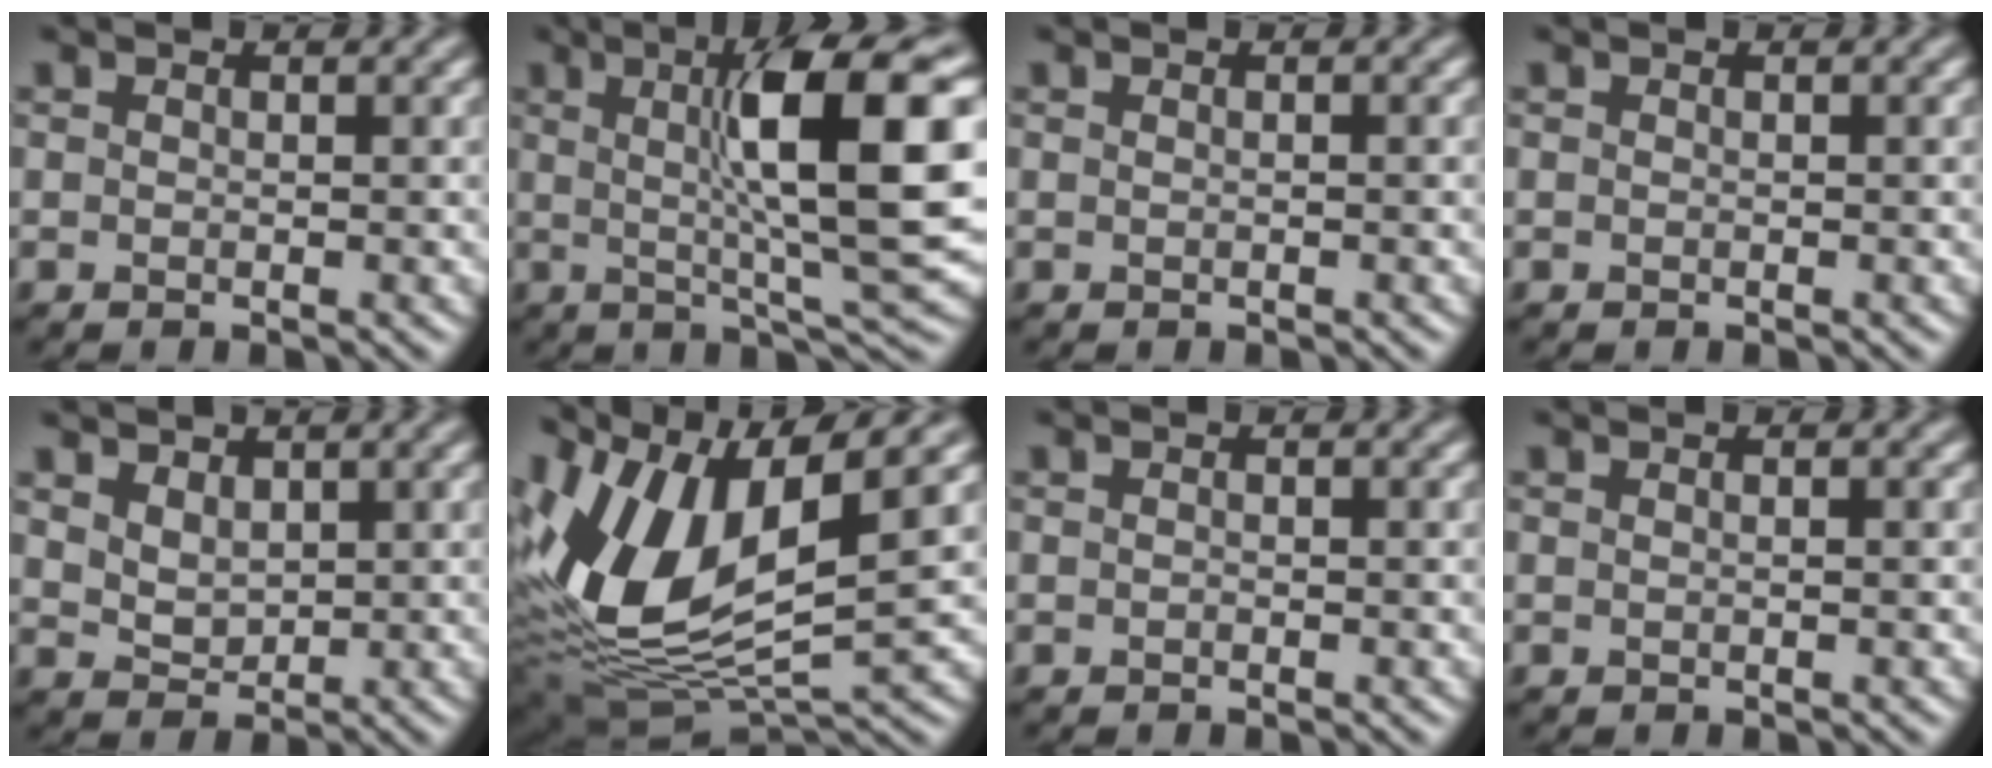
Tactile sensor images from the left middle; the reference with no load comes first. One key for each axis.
{"total": 11.0, "fx": 1.4, "fy": 1.9, "fz": 10.8, "tx": -0.142, "ty": 0.008, "tz": 0.027}
{"total": 0.8, "fx": -0.5, "fy": 0.3, "fz": 0.5, "tx": 0.000, "ty": 0.004, "tz": -0.013}
{"total": 0.0}
{"total": 3.4, "fx": 1.7, "fy": 2.4, "fz": 1.8, "tx": -0.048, "ty": 0.009, "tz": 0.044}
{"total": 12.6, "fx": 2.3, "fy": 6.5, "fz": 10.5, "tx": -0.219, "ty": 0.008, "tz": 0.041}
{"total": 0.7, "fx": -0.6, "fy": -0.2, "fz": -0.2, "tx": 0.003, "ty": 0.001, "tz": -0.007}
{"total": 1.0, "fx": -0.5, "fy": 0.4, "fz": 0.8, "tx": 0.000, "ty": 0.003, "tz": -0.014}